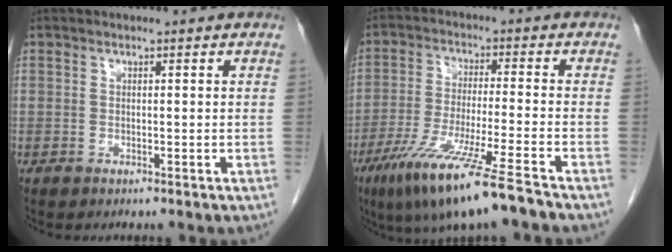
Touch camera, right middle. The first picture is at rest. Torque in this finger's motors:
{"motor_torque": [1.45, -0.69, 0.57, 0.21]}